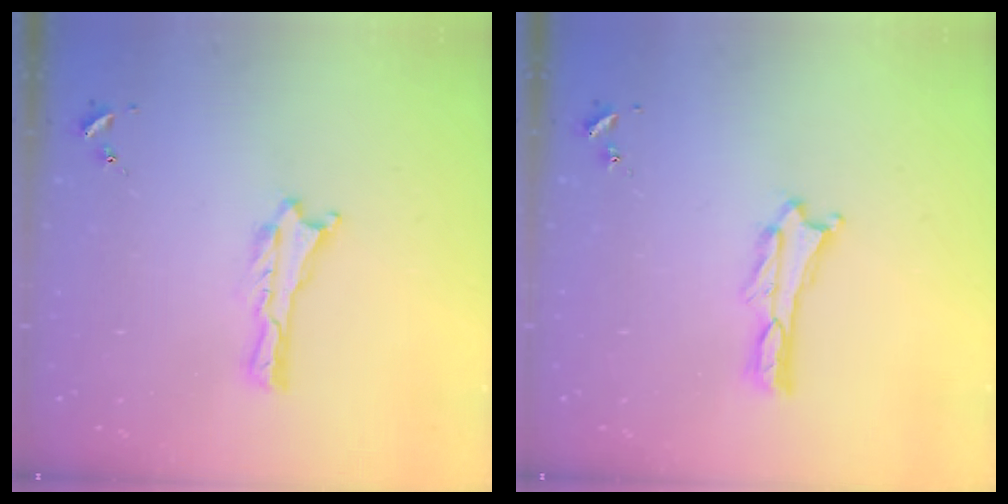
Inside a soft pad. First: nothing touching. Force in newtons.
{"total": 0.5, "press": 0.5, "slide": 0.2}